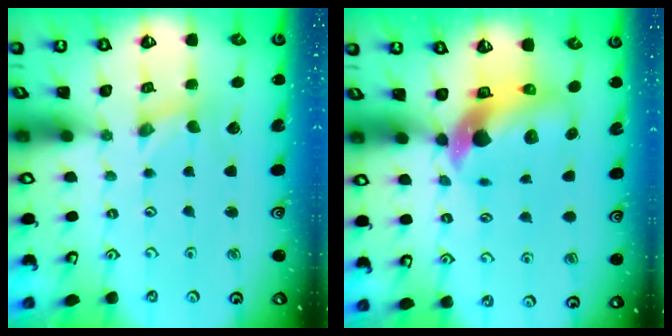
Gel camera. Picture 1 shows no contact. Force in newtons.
{"total": 8.9, "press": 8.8, "slide": 1.2}